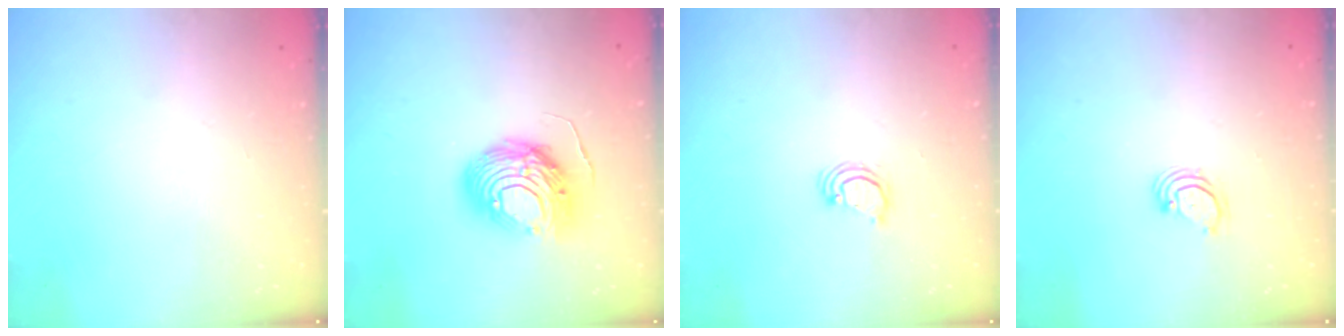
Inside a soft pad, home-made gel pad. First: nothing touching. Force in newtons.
{"total": 12.5, "press": 12.4, "slide": 0.9}
{"total": 2.8, "press": 2.8, "slide": 0.2}
{"total": 3.0, "press": 3.0, "slide": 0.3}